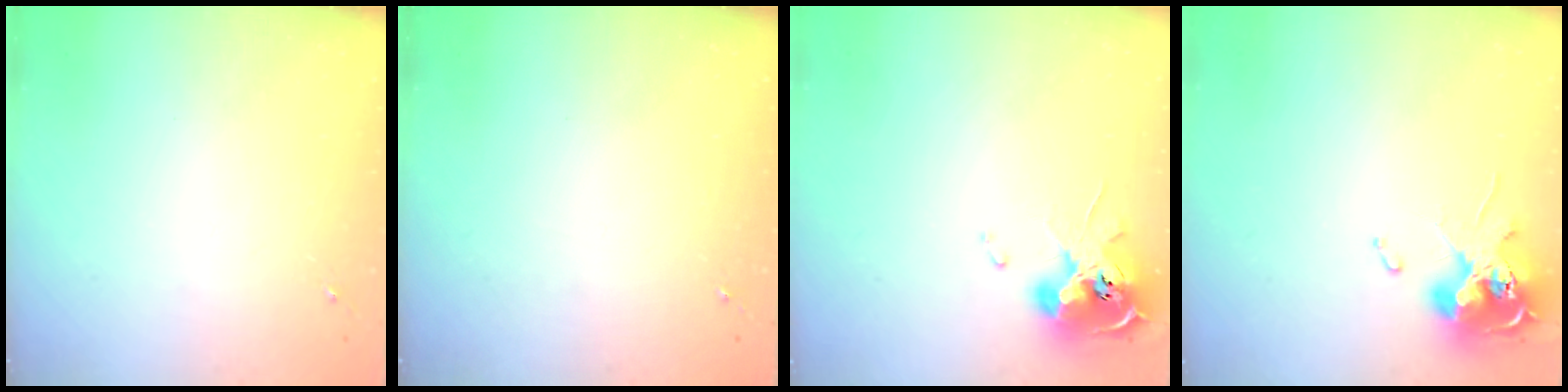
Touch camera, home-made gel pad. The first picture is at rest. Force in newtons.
{"total": 0.0}
{"total": 13.1, "press": 13.0, "slide": 1.8}
{"total": 12.4, "press": 12.3, "slide": 1.1}